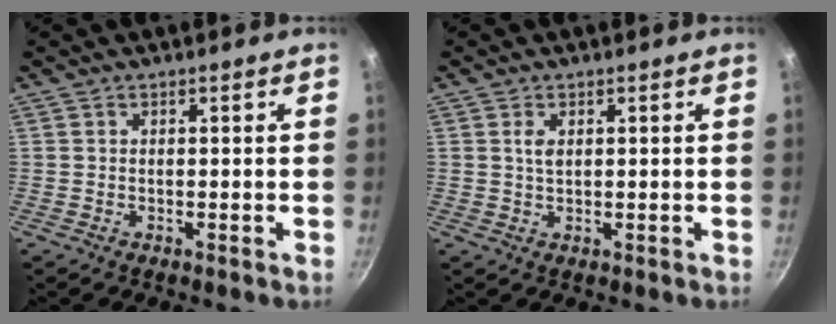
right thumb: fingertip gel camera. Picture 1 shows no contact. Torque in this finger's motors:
{"motor_torque": [0.60, 0.50, 0.17, 0.54, 0.05]}